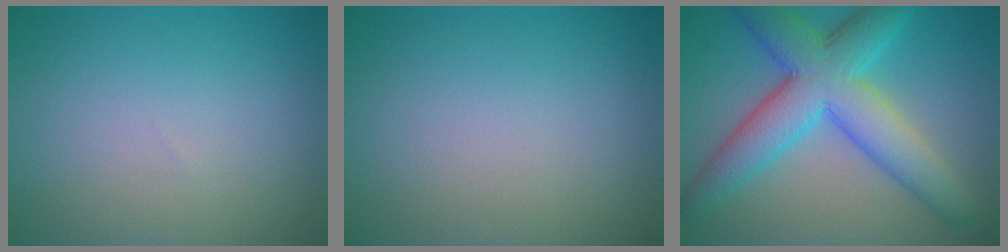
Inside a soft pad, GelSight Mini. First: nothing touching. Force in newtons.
{"total": 0.0}
{"total": 8.8, "press": 8.8, "slide": 0.1}